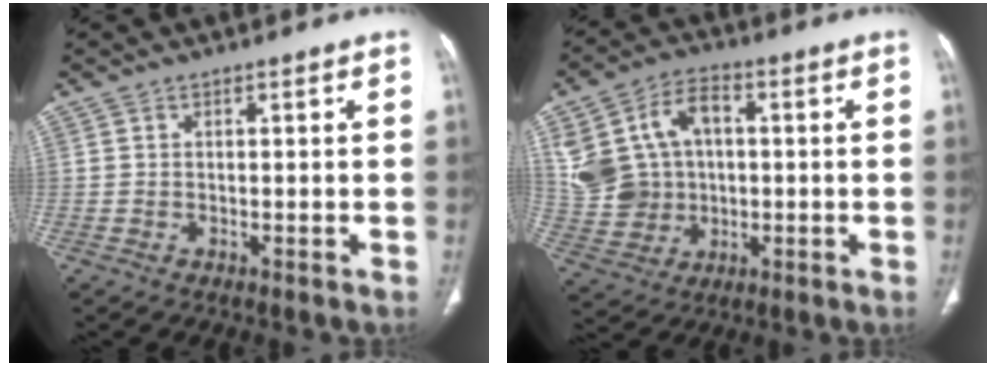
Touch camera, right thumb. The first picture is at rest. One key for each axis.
{"total": 14.6, "fx": 2.3, "fy": 11.5, "fz": 8.7, "tx": -0.150, "ty": 0.018, "tz": 0.052}